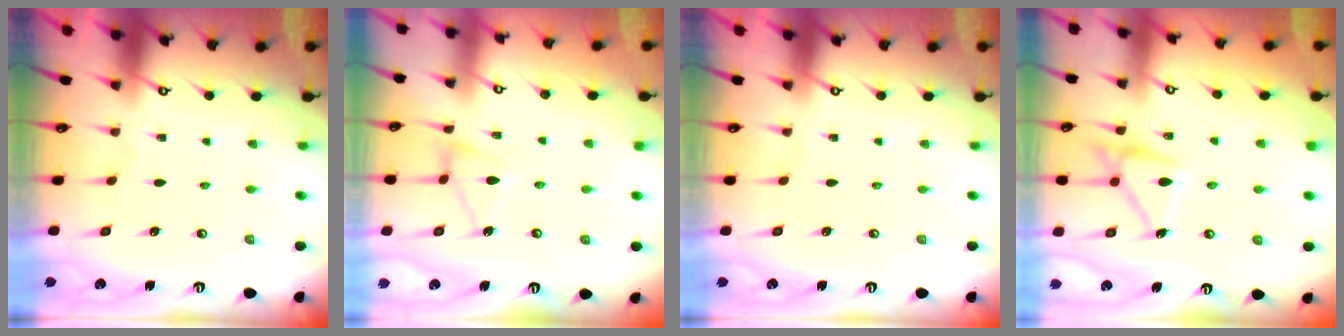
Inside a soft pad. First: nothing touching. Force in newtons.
{"total": 10.2, "press": 10.1, "slide": 0.6}
{"total": 0.0}
{"total": 16.4, "press": 16.4, "slide": 0.8}